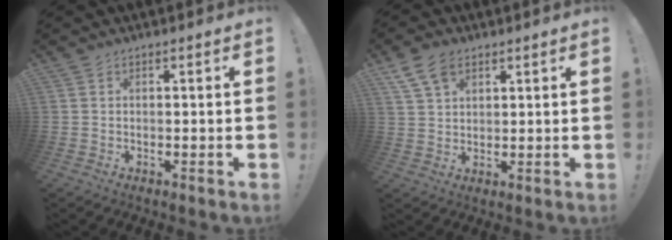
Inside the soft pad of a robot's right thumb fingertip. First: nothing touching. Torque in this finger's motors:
{"motor_torque": [0.67, 0.67, 0.04, -0.03, 0.00]}